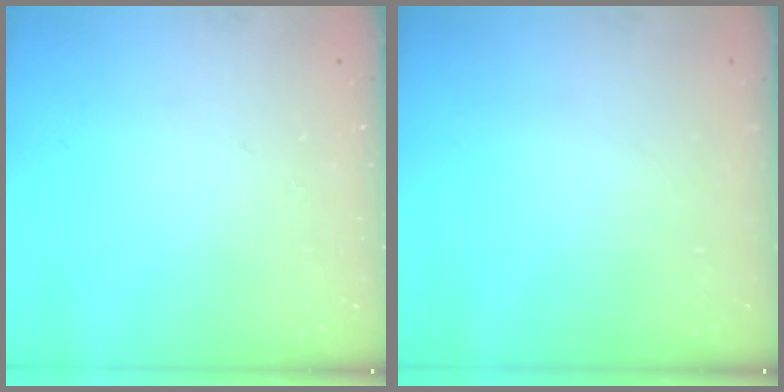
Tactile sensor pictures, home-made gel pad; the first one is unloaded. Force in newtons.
{"total": 0.0}